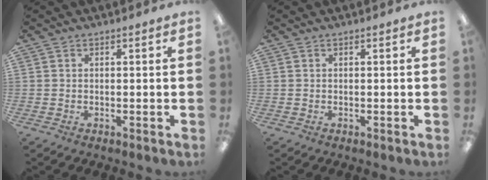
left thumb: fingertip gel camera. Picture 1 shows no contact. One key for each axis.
{"total": 0.0}